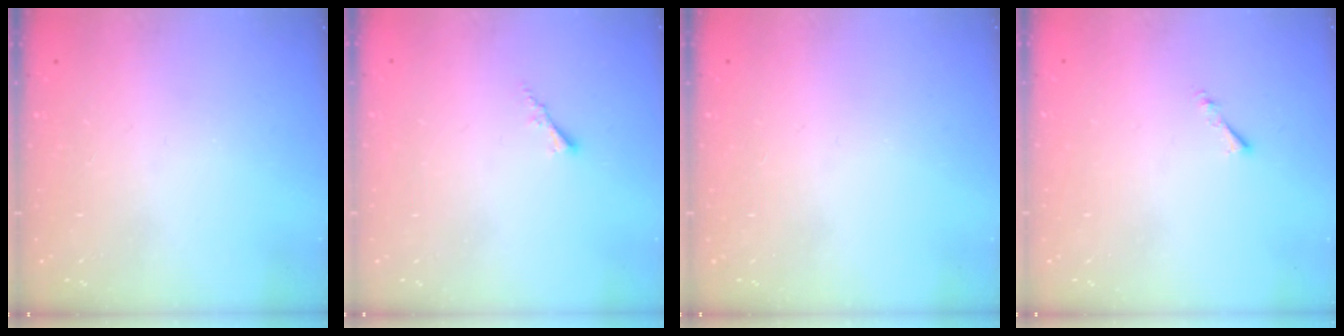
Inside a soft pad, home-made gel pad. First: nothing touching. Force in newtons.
{"total": 1.8, "press": 1.7, "slide": 0.5}
{"total": 0.0}
{"total": 0.8, "press": 0.7, "slide": 0.3}